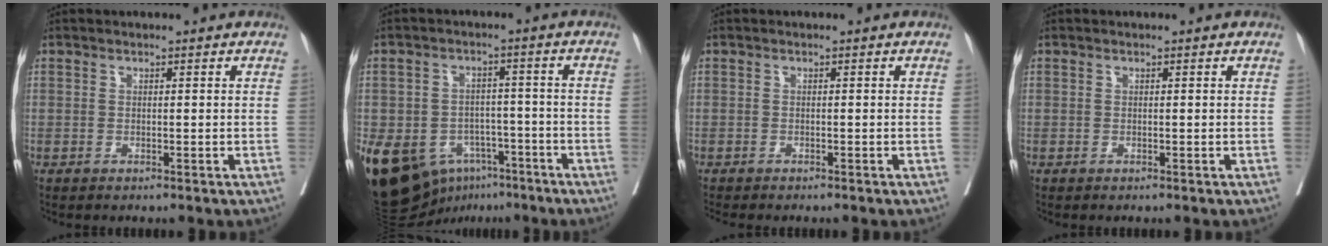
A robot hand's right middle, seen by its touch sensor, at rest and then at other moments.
{"total": 16.1, "force": [-8.6, 11.1, 8.0], "torque": [-0.169, 0.010, -0.122]}
{"total": 2.7, "force": [-2.4, 0.0, 1.2], "torque": [-0.011, -0.003, -0.032]}
{"total": 0.0}